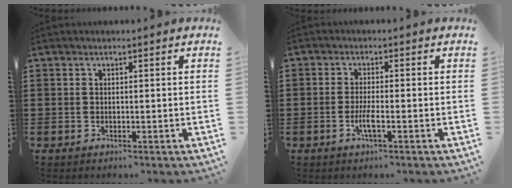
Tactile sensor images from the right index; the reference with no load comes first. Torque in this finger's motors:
{"motor_torque": [2.13, 0.01, 0.68, 0.04]}